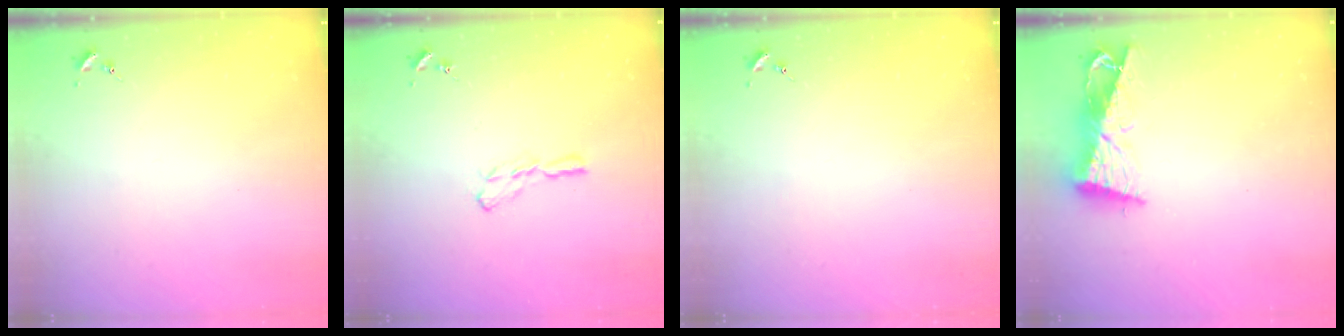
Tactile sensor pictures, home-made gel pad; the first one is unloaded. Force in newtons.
{"total": 5.8, "press": 5.8, "slide": 0.5}
{"total": 0.0}
{"total": 9.5, "press": 9.4, "slide": 0.8}